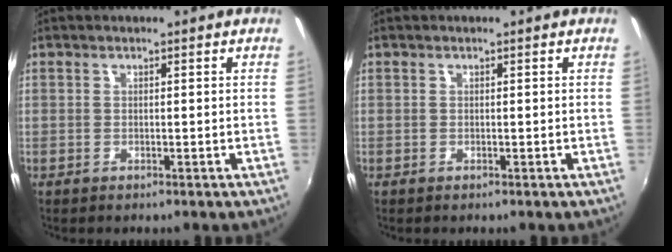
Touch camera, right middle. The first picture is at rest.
{"total": 0.0}